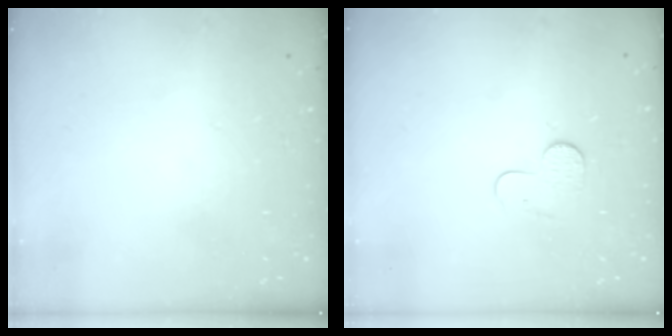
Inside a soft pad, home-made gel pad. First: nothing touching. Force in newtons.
{"total": 6.2, "press": 6.1, "slide": 0.6}